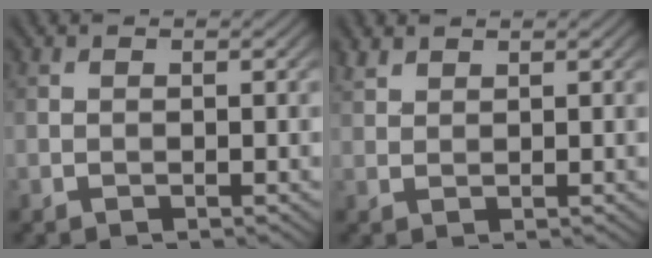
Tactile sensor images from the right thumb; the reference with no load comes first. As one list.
[{"total": 1.9, "force": [1.6, 0.8, 0.6], "torque": [-0.018, 0.005, 0.037]}]